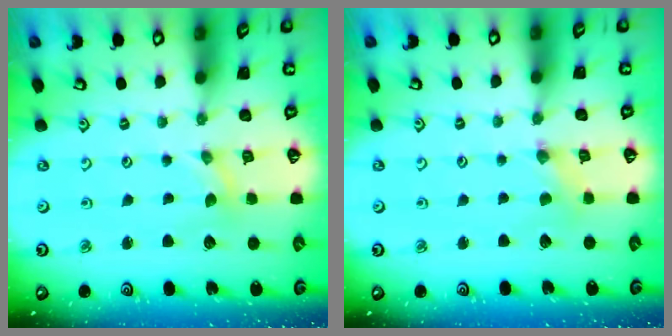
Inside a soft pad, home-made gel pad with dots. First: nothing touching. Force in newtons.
{"total": 1.1, "press": 1.1, "slide": 0.2}